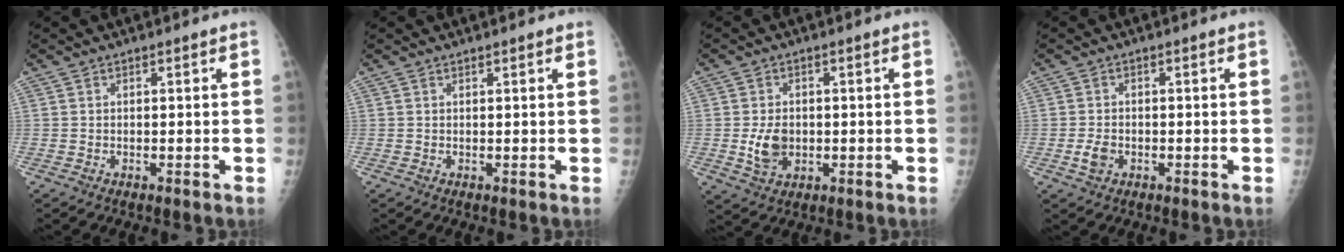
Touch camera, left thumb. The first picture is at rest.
{"total": 0.8, "force": [0.6, 0.1, 0.5], "torque": [-0.004, 0.000, 0.008]}
{"total": 5.6, "force": [-0.5, 4.1, 3.8], "torque": [-0.058, -0.004, -0.001]}
{"total": 2.7, "force": [-0.9, 1.9, 1.7], "torque": [-0.033, 0.001, -0.016]}